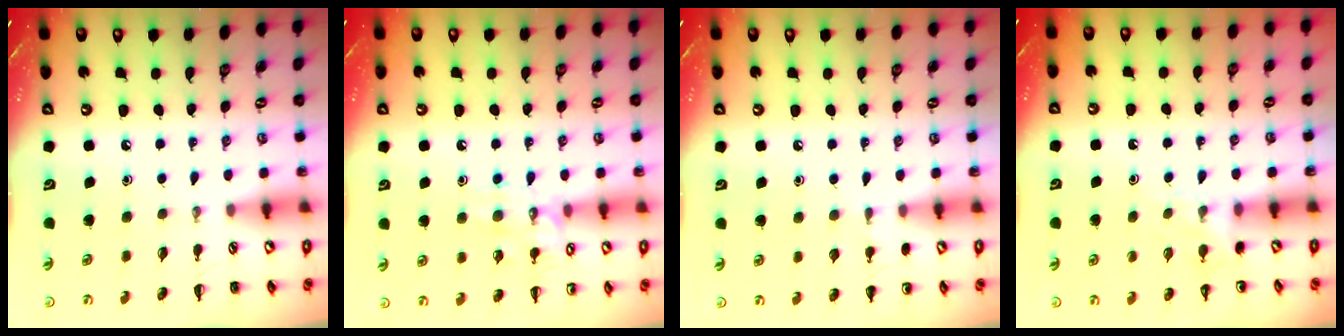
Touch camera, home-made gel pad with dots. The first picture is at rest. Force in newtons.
{"total": 10.4, "press": 10.4, "slide": 0.7}
{"total": 4.7, "press": 4.5, "slide": 1.5}
{"total": 5.5, "press": 5.3, "slide": 1.7}